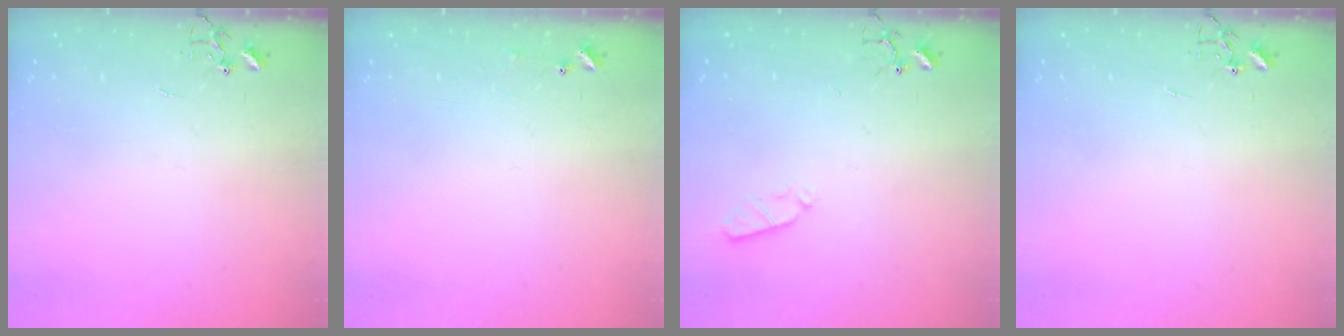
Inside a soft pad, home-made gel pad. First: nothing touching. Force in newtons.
{"total": 6.4, "press": 6.3, "slide": 0.5}
{"total": 4.5, "press": 4.5, "slide": 0.4}
{"total": 0.0}